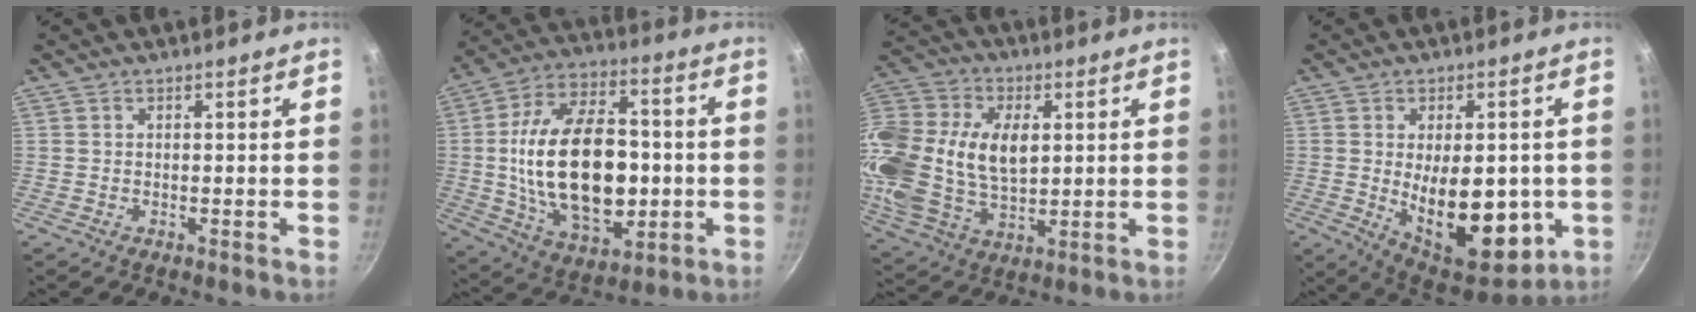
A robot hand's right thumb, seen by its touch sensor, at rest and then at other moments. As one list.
[{"total": 25.9, "force": [-1.3, 15.8, 20.5], "torque": [-0.330, 0.025, -0.012]}, {"total": 24.3, "force": [3.5, 16.1, 17.8], "torque": [-0.386, 0.014, 0.064]}, {"total": 18.8, "force": [-2.5, 10.0, 15.8], "torque": [-0.185, -0.020, -0.016]}]